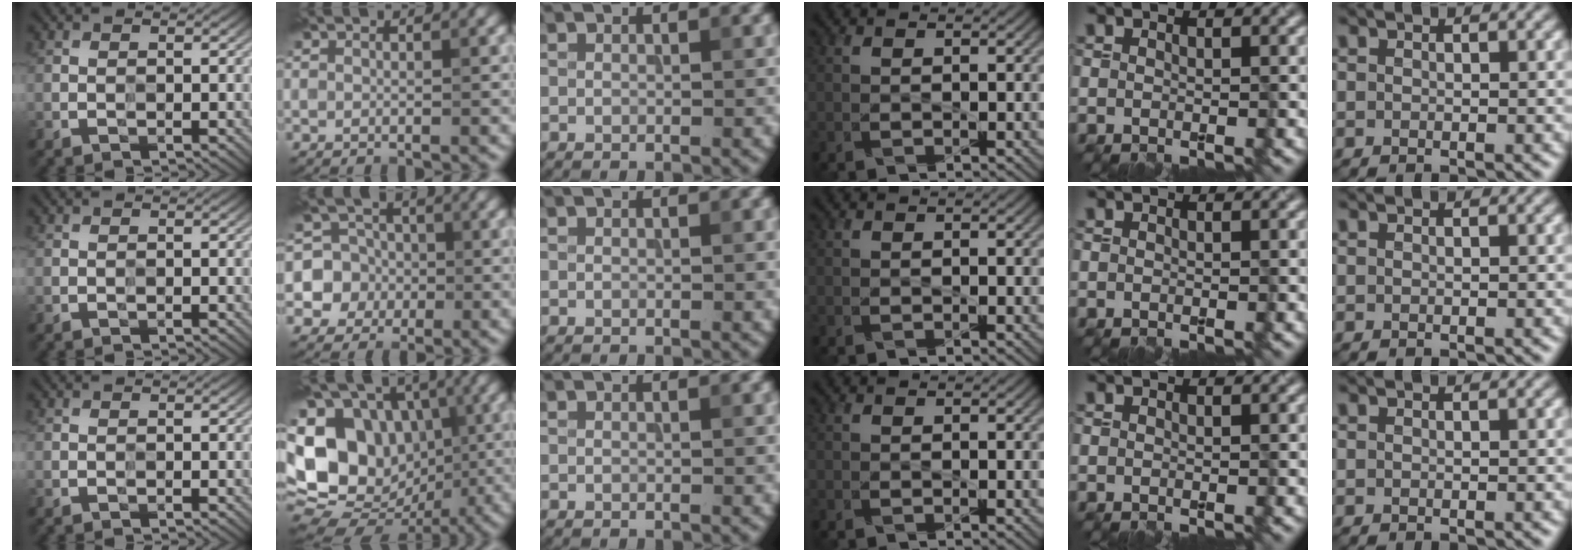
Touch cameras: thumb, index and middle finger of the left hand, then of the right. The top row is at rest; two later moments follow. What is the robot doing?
{"motion": "wipe", "object": "paper plate"}